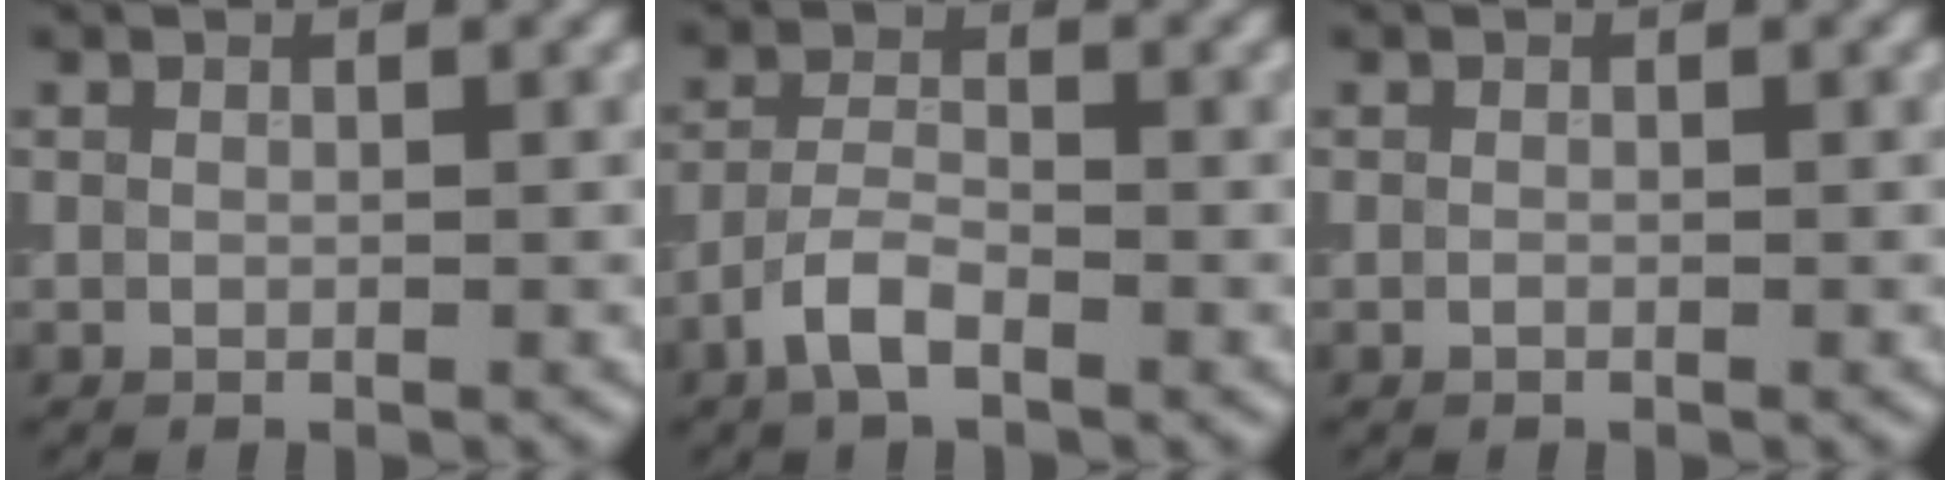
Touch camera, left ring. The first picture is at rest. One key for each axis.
{"total": 3.3, "fx": -2.1, "fy": 1.2, "fz": 2.2, "tx": -0.045, "ty": 0.006, "tz": -0.049}
{"total": 0.0}